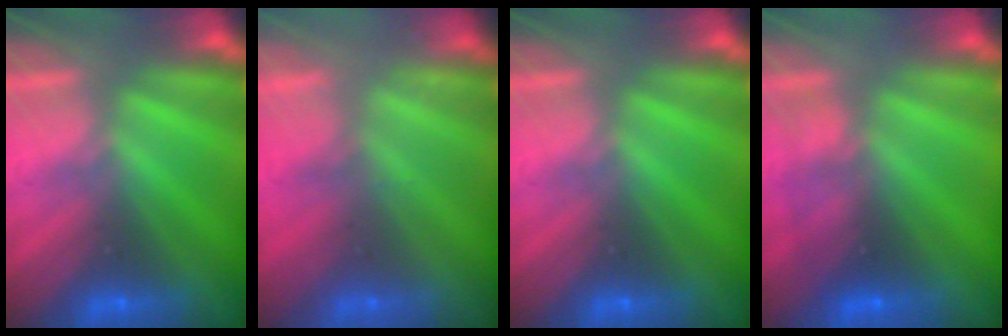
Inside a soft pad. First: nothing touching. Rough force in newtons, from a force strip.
{"total": 2.3}
{"total": 0.0}
{"total": 2.7}